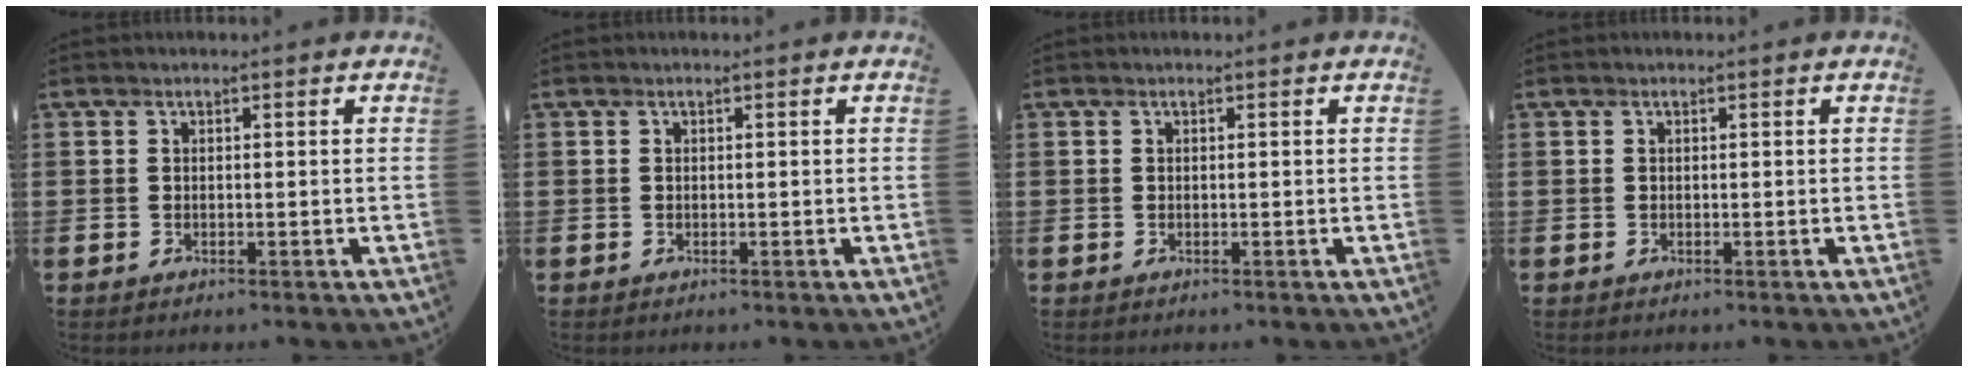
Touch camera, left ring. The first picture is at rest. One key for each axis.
{"total": 0.0}
{"total": 0.0}
{"total": 0.0}